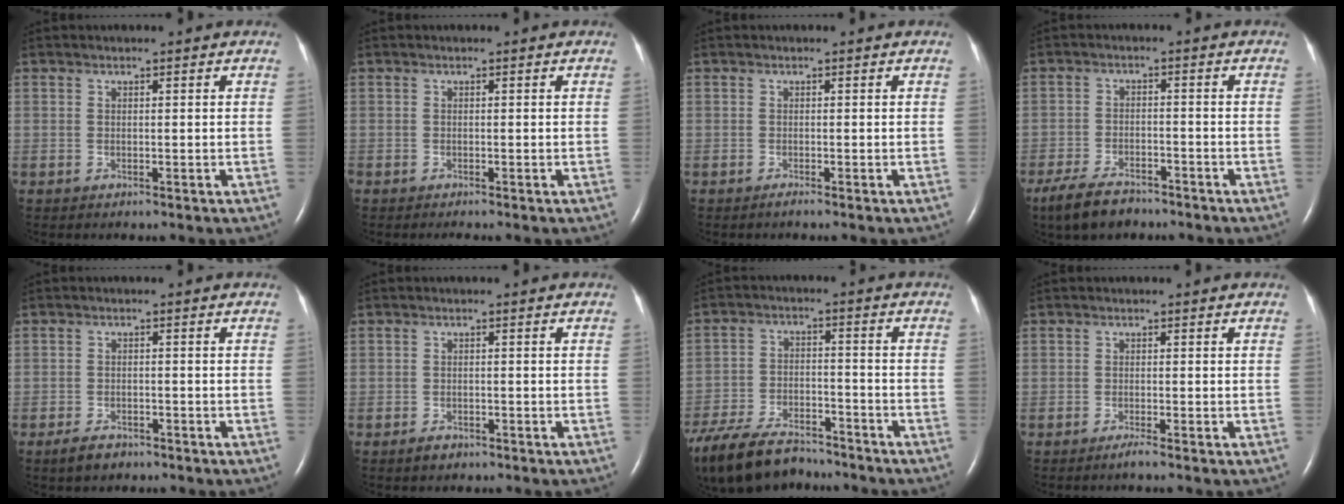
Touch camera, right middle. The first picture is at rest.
{"total": 0.5, "force": [-0.5, -0.1, 0.2], "torque": [-0.005, -0.001, -0.009]}
{"total": 0.5, "force": [-0.4, -0.1, 0.2], "torque": [-0.005, -0.001, -0.009]}
{"total": 7.0, "force": [-5.6, 2.6, 3.3], "torque": [-0.074, -0.011, -0.097]}
{"total": 2.9, "force": [-2.2, 1.4, 1.3], "torque": [-0.035, -0.002, -0.030]}
{"total": 1.5, "force": [-1.1, 0.8, 0.6], "torque": [-0.017, 0.000, -0.014]}
{"total": 16.6, "force": [-13.7, 5.7, 7.4], "torque": [-0.172, -0.020, -0.223]}
{"total": 1.0, "force": [-0.8, -0.3, 0.6], "torque": [-0.014, -0.001, -0.016]}